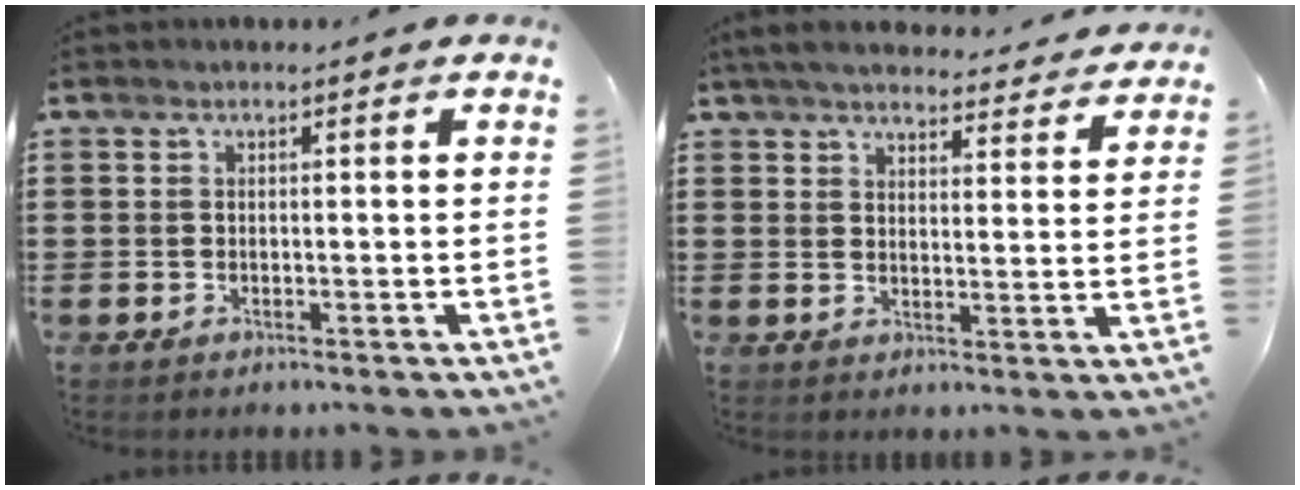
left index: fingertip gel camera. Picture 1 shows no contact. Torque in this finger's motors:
{"motor_torque": [1.29, -0.85, 0.60, 0.07]}